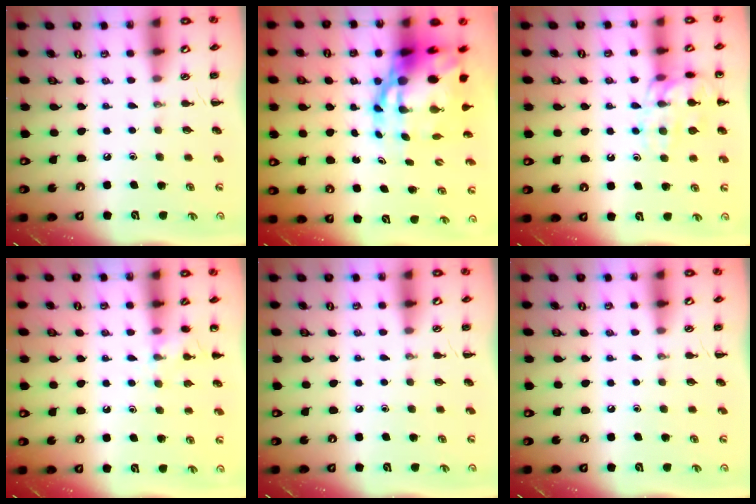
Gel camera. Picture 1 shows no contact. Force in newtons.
{"total": 13.3, "press": 12.8, "slide": 3.6}
{"total": 14.5, "press": 14.5, "slide": 1.0}
{"total": 7.4, "press": 7.1, "slide": 2.0}
{"total": 0.0}
{"total": 0.0}